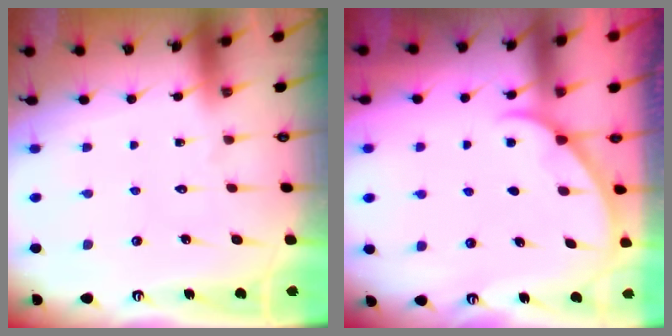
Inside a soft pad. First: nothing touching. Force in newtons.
{"total": 1.6, "press": 1.6, "slide": 0.2}